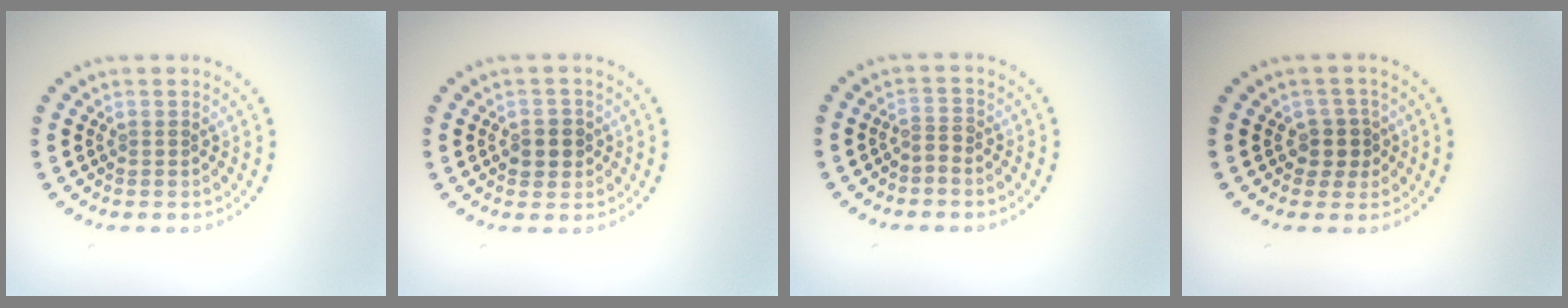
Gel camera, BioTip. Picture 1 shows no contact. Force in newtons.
{"total": 2.2, "press": 2.1, "slide": 0.6}
{"total": 1.1, "press": 0.6, "slide": 0.9}
{"total": 2.2, "press": 1.7, "slide": 1.3}